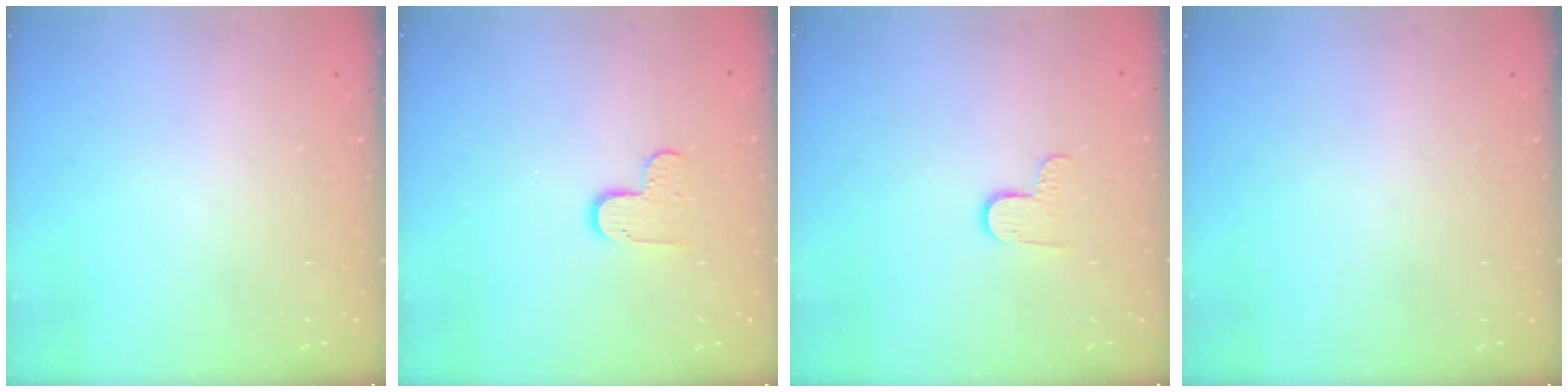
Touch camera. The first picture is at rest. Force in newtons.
{"total": 5.5, "press": 5.5, "slide": 0.5}
{"total": 6.0, "press": 6.0, "slide": 0.4}
{"total": 0.0}